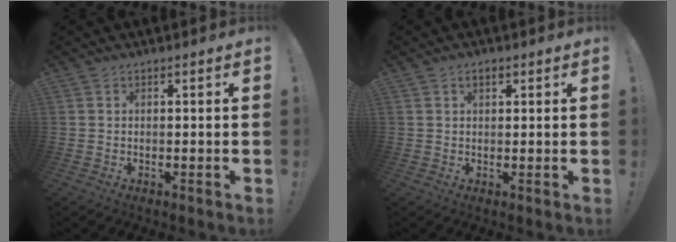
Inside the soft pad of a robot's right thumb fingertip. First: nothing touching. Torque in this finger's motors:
{"motor_torque": [0.37, 0.54, 0.31, 0.01, 0.00]}